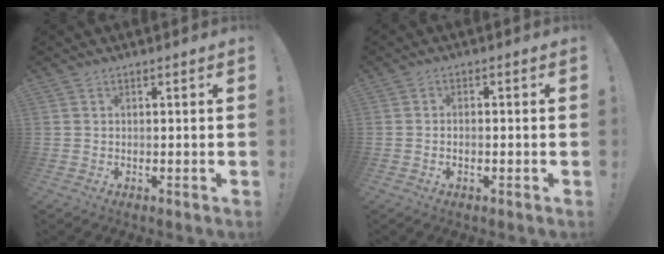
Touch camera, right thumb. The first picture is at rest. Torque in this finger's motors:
{"motor_torque": [0.05, -0.20, -0.27, 0.27, -0.02]}